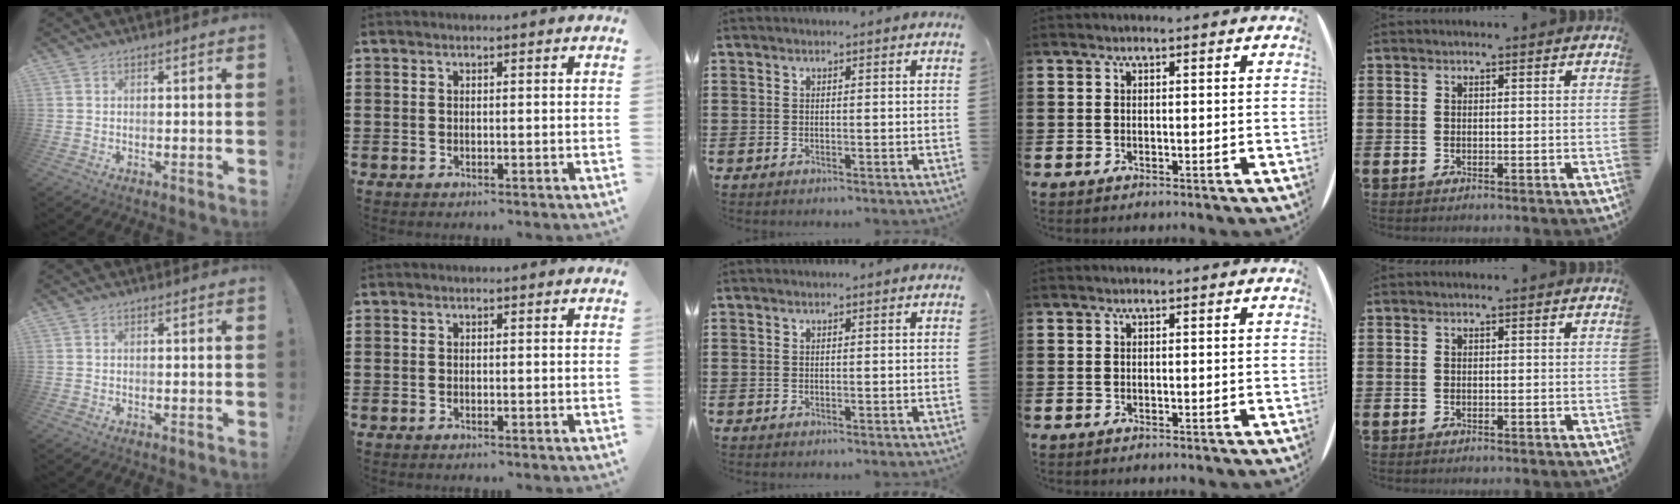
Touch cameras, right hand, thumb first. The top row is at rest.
{}